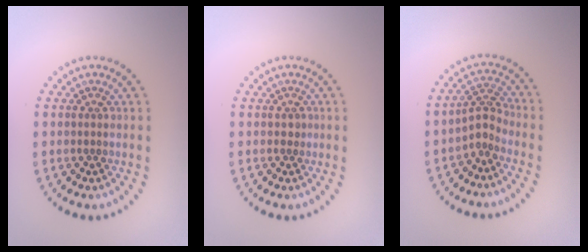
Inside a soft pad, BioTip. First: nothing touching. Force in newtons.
{"total": 0.6, "press": 0.4, "slide": 0.4}
{"total": 2.2, "press": 1.4, "slide": 1.7}